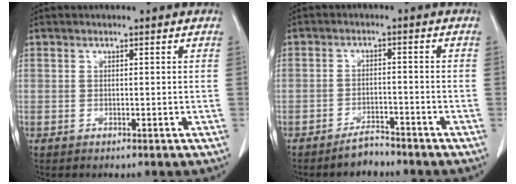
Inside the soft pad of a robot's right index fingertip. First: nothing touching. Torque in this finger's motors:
{"motor_torque": [-0.22, -0.19, -0.20, -0.10]}